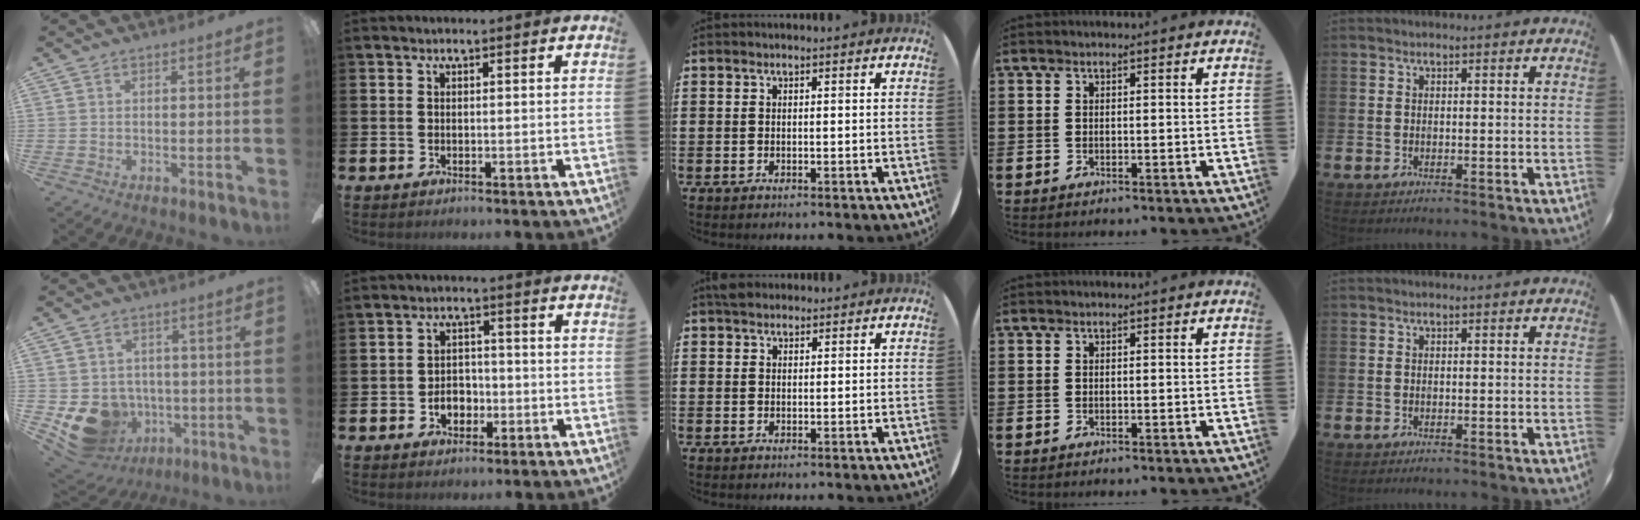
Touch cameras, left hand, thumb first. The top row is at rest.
{"thumb": {"total": 12.6, "force": [-4.1, 10.3, 5.9], "torque": [-0.131, 0.018, -0.066]}, "index": {"total": 3.7, "force": [-1.2, 2.7, 2.3], "torque": [-0.023, -0.005, -0.029]}, "middle": {"total": 1.8, "force": [1.6, 0.8, 0.3], "torque": [-0.001, 0.002, 0.030]}}